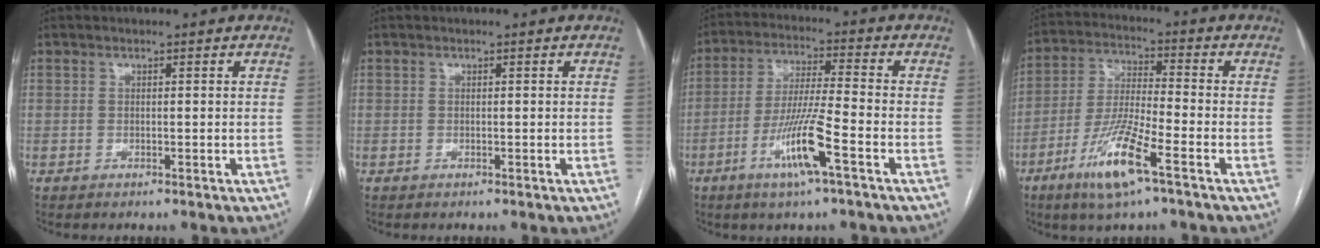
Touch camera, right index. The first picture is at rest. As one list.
[{"total": 0.0}, {"total": 10.3, "force": [-4.7, -0.2, 9.2], "torque": [-0.179, -0.010, -0.092]}, {"total": 11.2, "force": [-6.1, 1.4, 9.3], "torque": [-0.192, -0.015, -0.116]}]